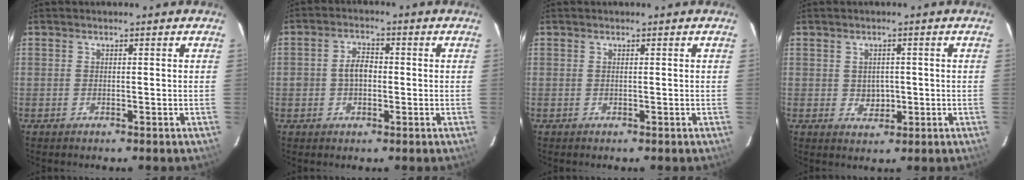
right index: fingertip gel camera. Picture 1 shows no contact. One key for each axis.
{"total": 4.0, "fx": -0.4, "fy": 3.0, "fz": 2.6, "tx": -0.047, "ty": 0.012, "tz": -0.004}
{"total": 0.0}
{"total": 3.0, "fx": -0.1, "fy": 2.7, "fz": 1.4, "tx": -0.022, "ty": 0.005, "tz": 0.005}